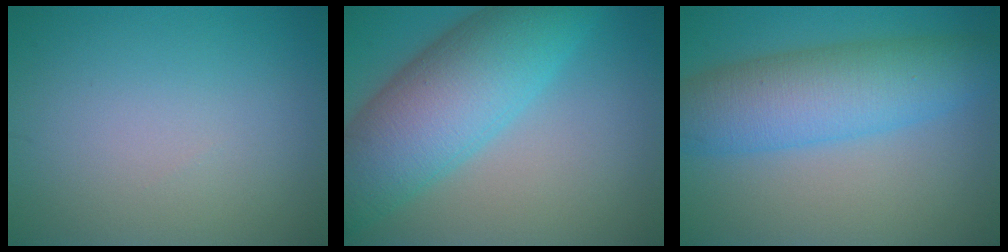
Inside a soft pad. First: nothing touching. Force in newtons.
{"total": 10.3, "press": 10.3, "slide": 0.2}
{"total": 7.8, "press": 7.8, "slide": 0.2}